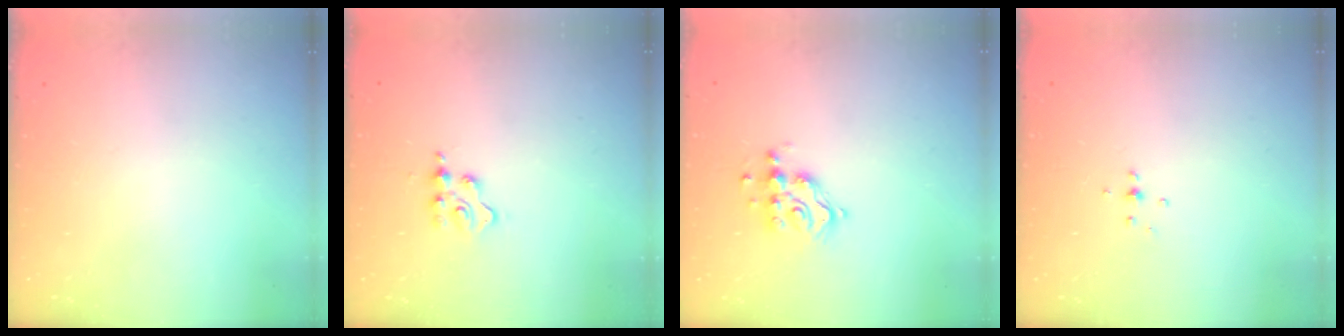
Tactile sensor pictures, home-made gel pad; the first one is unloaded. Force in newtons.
{"total": 3.0, "press": 3.0, "slide": 0.4}
{"total": 9.8, "press": 9.8, "slide": 0.7}
{"total": 2.8, "press": 2.7, "slide": 0.7}